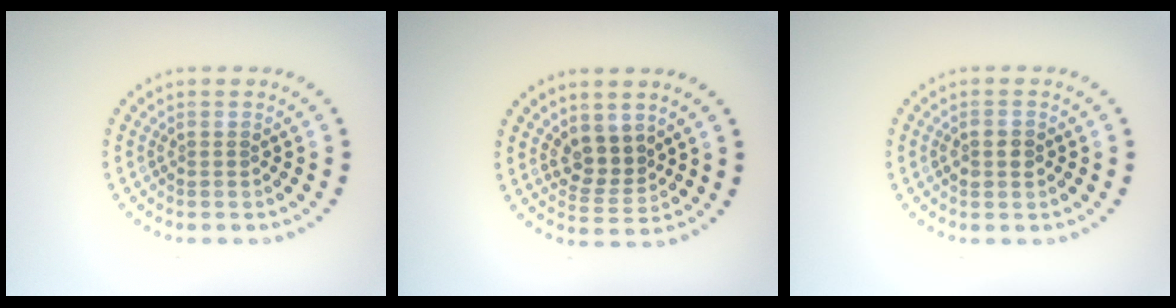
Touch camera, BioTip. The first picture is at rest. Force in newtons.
{"total": 2.9, "press": 2.5, "slide": 1.5}
{"total": 1.4, "press": 1.4, "slide": 0.4}